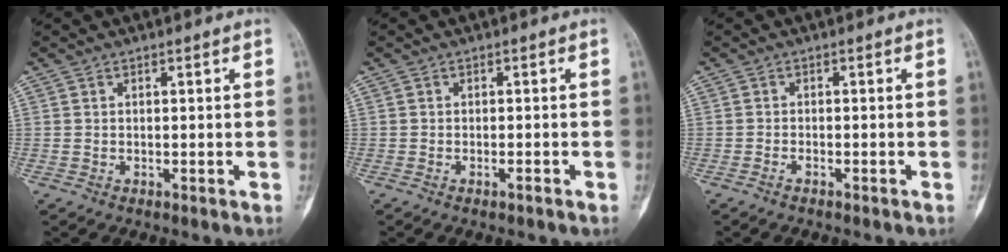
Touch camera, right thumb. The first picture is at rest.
{"total": 0.9, "force": [-0.6, 0.2, 0.6], "torque": [-0.016, 0.003, -0.009]}
{"total": 0.9, "force": [-0.7, 0.3, 0.5], "torque": [-0.014, 0.005, -0.013]}